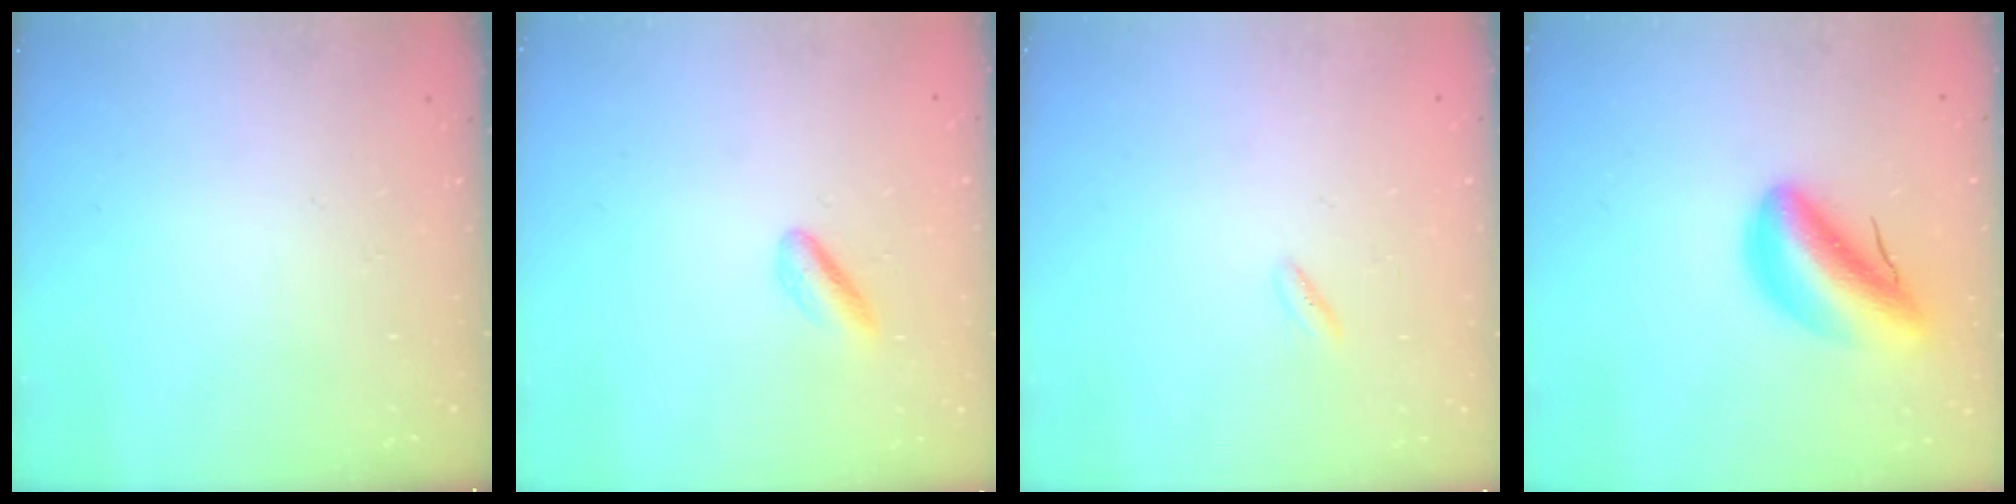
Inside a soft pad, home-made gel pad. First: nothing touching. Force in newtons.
{"total": 2.4, "press": 2.2, "slide": 1.0}
{"total": 1.8, "press": 1.7, "slide": 0.7}
{"total": 9.4, "press": 8.9, "slide": 3.1}